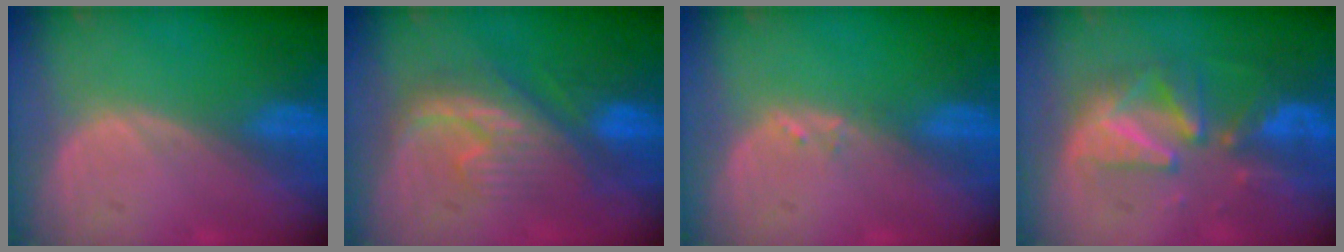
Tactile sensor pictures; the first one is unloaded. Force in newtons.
{"total": 8.0, "press": 7.9, "slide": 1.1}
{"total": 1.0, "press": 1.0, "slide": 0.2}
{"total": 9.3, "press": 8.5, "slide": 3.7}